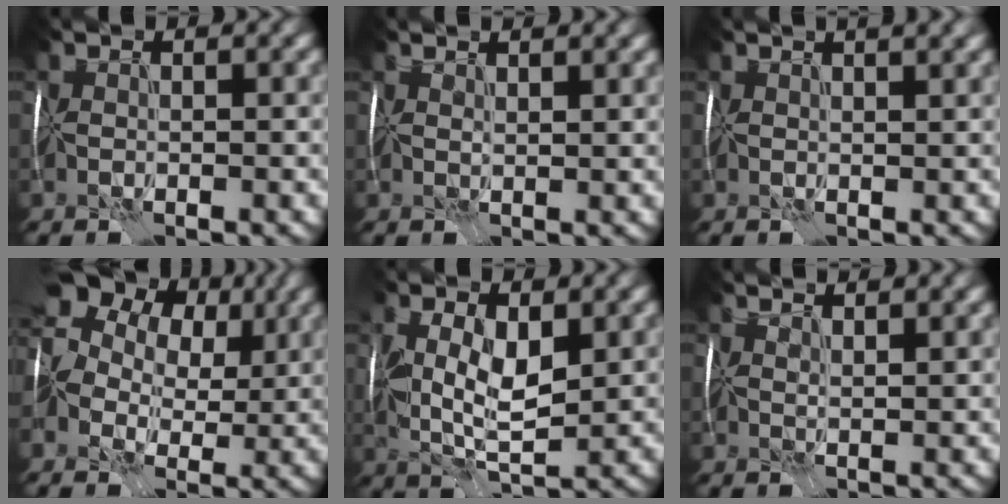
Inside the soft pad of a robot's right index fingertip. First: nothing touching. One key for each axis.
{"total": 2.6, "fx": 2.3, "fy": 0.5, "fz": 1.1, "tx": -0.013, "ty": 0.016, "tz": 0.015}
{"total": 4.9, "fx": 2.7, "fy": 2.3, "fz": 3.4, "tx": -0.016, "ty": 0.033, "tz": 0.007}
{"total": 12.0, "fx": 4.7, "fy": 8.0, "fz": 7.6, "tx": -0.169, "ty": 0.037, "tz": 0.091}
{"total": 4.5, "fx": 1.0, "fy": 2.1, "fz": 3.8, "tx": -0.102, "ty": 0.001, "tz": 0.022}
{"total": 3.7, "fx": 3.1, "fy": 1.0, "fz": 1.8, "tx": -0.016, "ty": 0.024, "tz": 0.022}